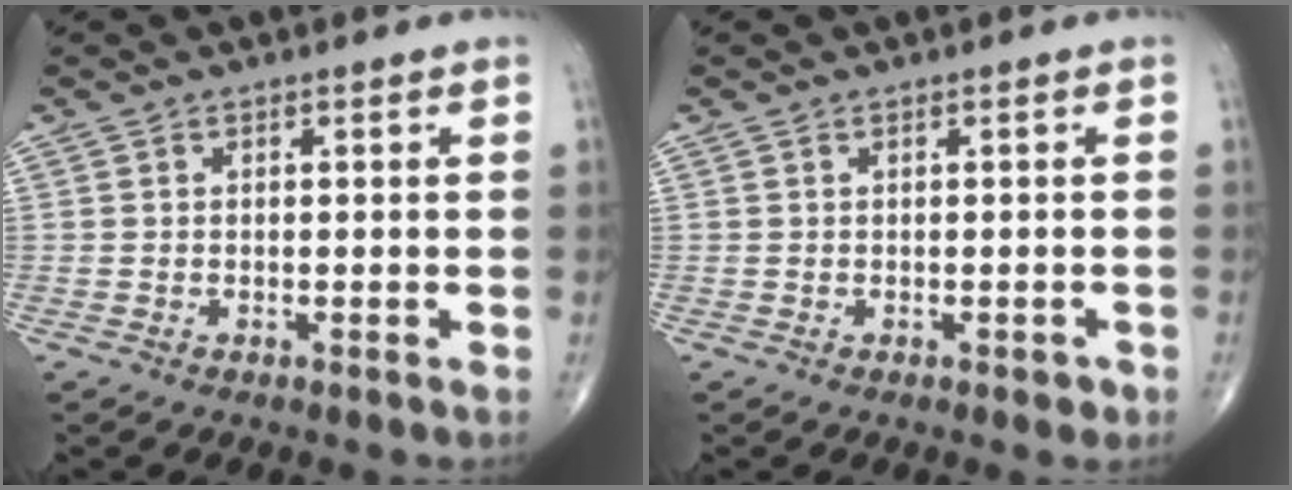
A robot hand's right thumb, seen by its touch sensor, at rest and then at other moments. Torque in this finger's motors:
{"motor_torque": [-0.25, -0.05, -0.13, -0.09, 0.02]}